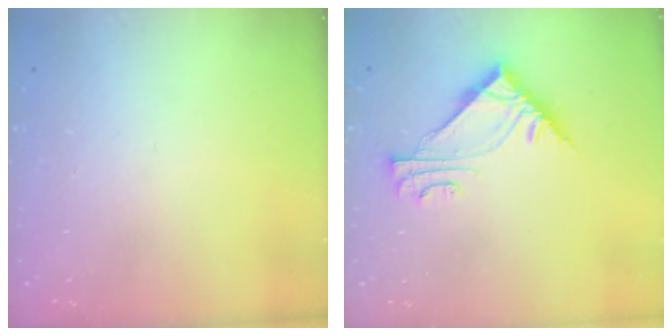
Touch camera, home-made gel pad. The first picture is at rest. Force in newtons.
{"total": 7.4, "press": 7.4, "slide": 0.4}